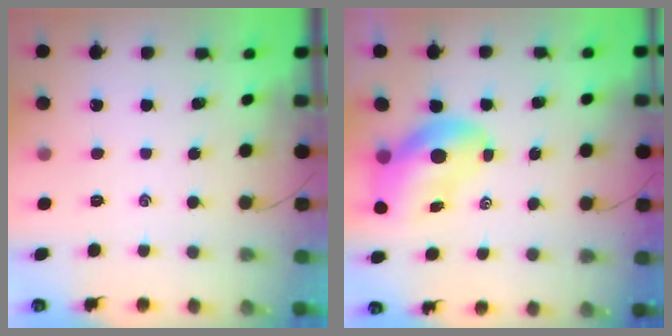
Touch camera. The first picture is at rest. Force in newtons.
{"total": 8.3, "press": 8.0, "slide": 2.4}